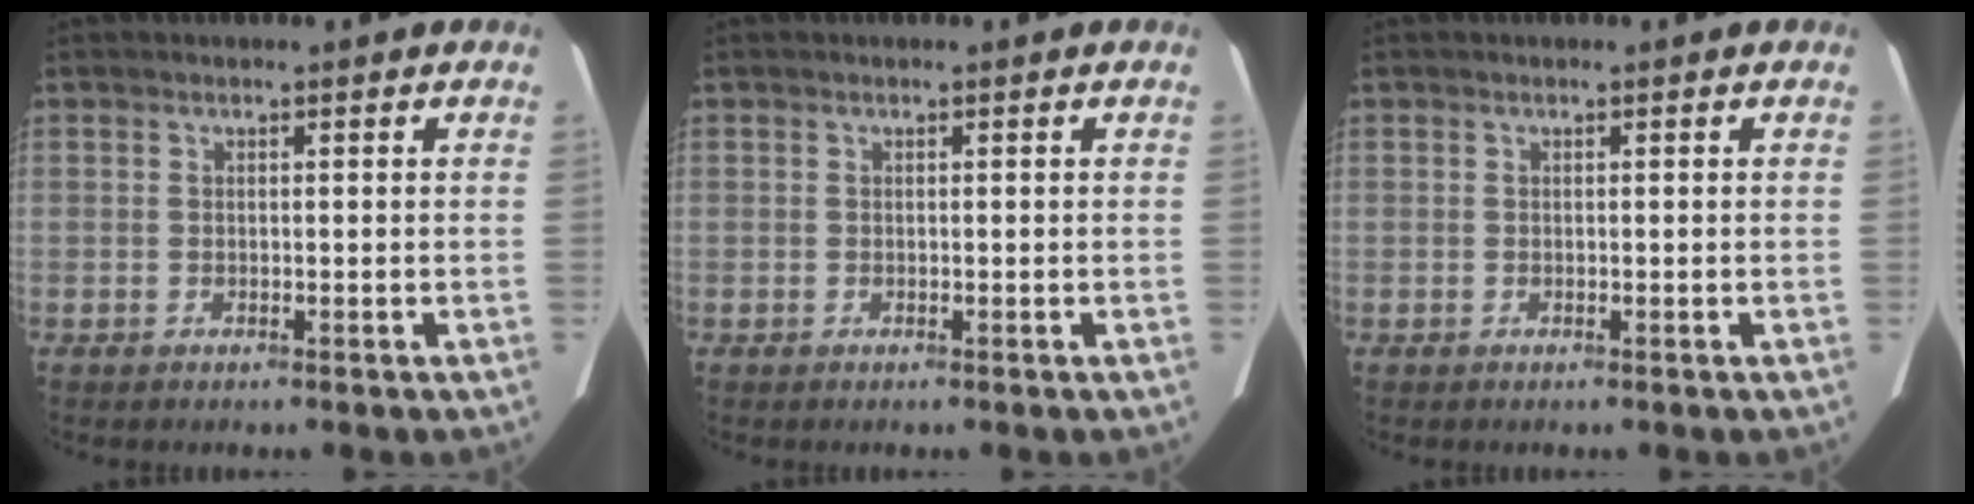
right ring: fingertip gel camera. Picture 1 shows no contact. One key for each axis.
{"total": 0.0}
{"total": 0.0}